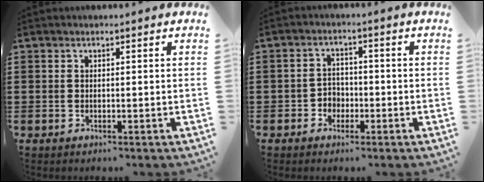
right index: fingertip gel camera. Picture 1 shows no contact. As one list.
[{"total": 2.7, "force": [-1.4, 2.2, 0.8], "torque": [-0.023, 0.006, -0.032]}]